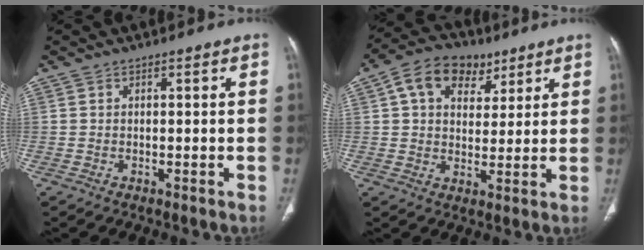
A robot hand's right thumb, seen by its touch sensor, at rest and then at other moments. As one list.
[{"total": 11.4, "force": [5.2, 8.0, 6.2], "torque": [-0.076, -0.003, 0.083]}]